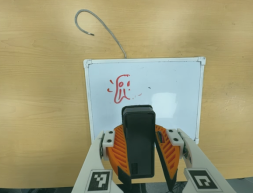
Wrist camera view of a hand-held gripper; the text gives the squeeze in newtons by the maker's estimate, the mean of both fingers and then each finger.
{"total": 10.0, "left": 9.8, "right": 10.1}